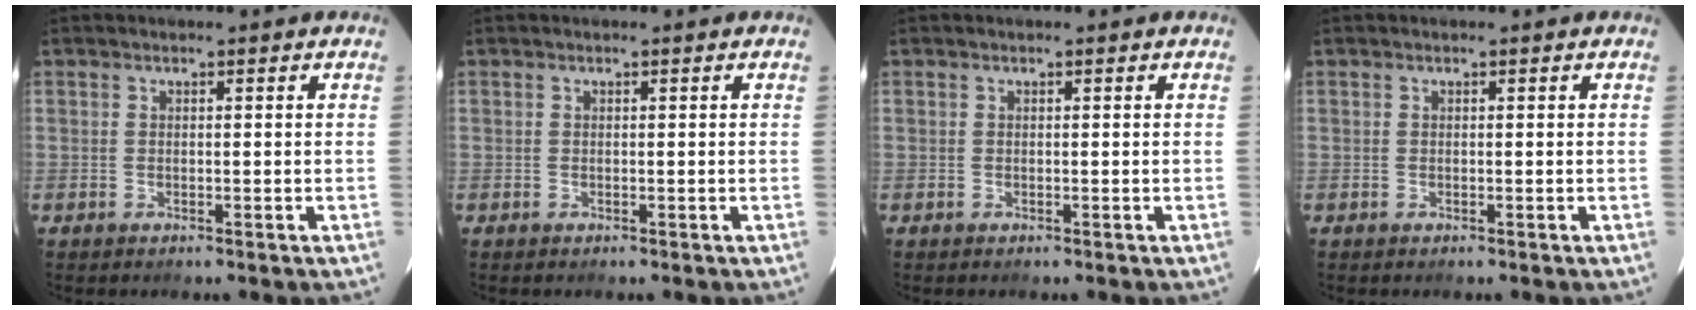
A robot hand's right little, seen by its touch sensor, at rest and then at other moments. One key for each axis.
{"total": 0.0}
{"total": 0.0}
{"total": 0.0}